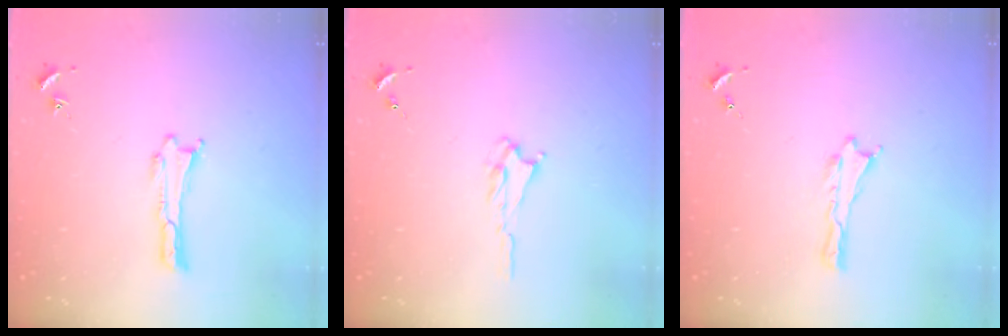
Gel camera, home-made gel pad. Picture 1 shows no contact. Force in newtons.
{"total": 1.6, "press": 1.5, "slide": 0.4}
{"total": 0.0}